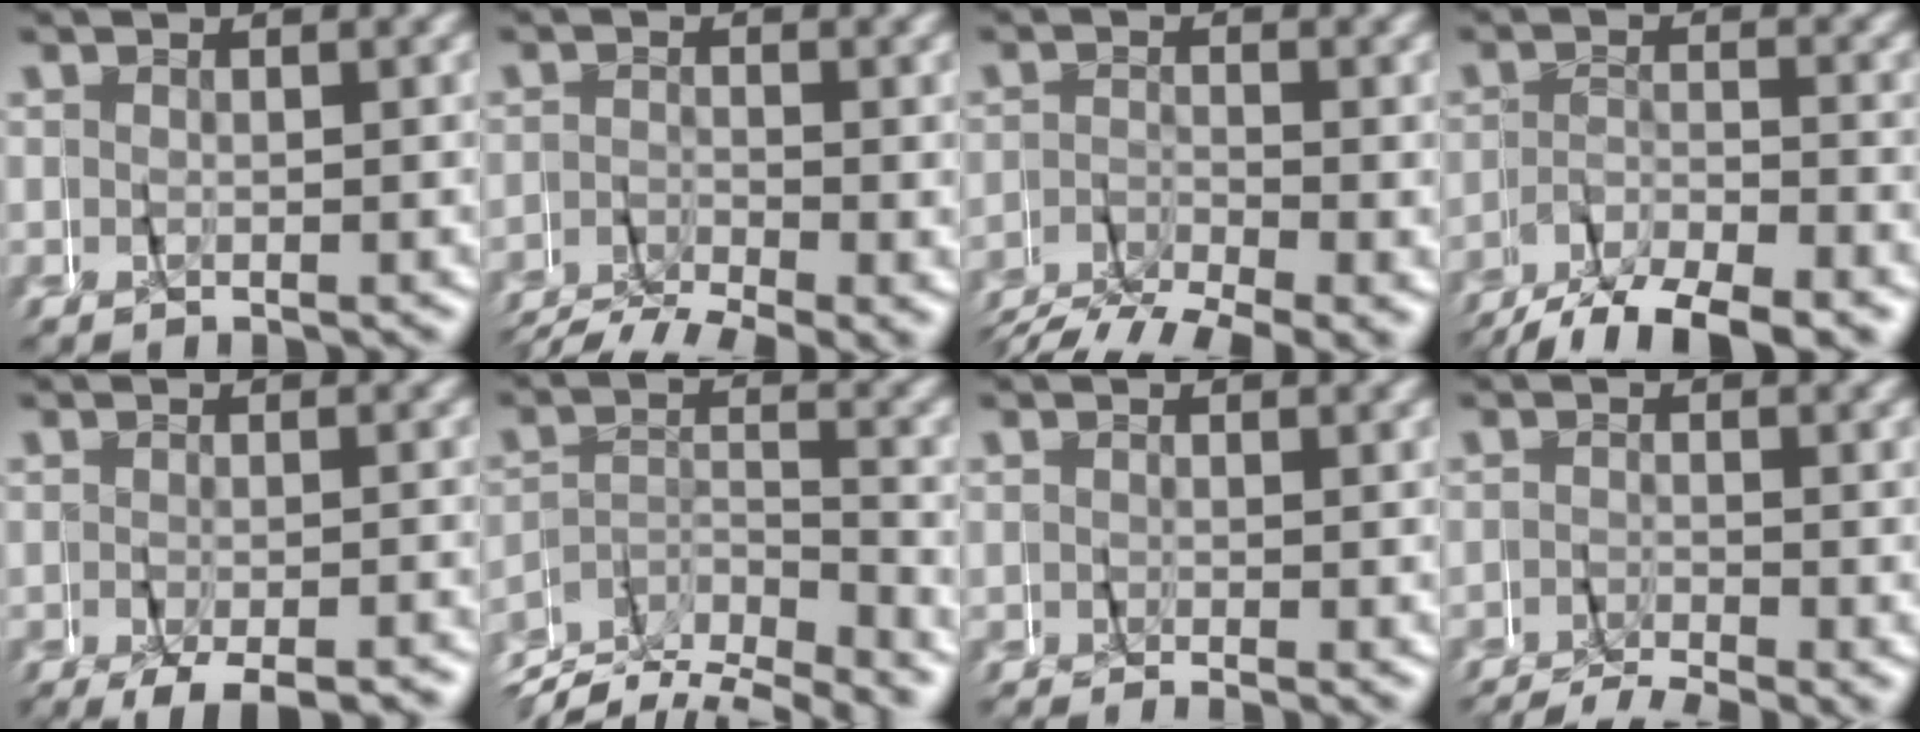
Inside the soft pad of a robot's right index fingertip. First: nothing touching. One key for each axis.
{"total": 4.5, "fx": -3.9, "fy": 1.6, "fz": 1.6, "tx": -0.017, "ty": -0.014, "tz": -0.063}
{"total": 3.9, "fx": -3.6, "fy": 1.0, "fz": 1.3, "tx": -0.010, "ty": -0.003, "tz": -0.065}
{"total": 7.5, "fx": -6.9, "fy": 1.5, "fz": 2.6, "tx": -0.036, "ty": -0.003, "tz": -0.115}
{"total": 4.4, "fx": -3.4, "fy": 1.3, "fz": 2.5, "tx": -0.044, "ty": -0.011, "tz": -0.048}
{"total": 6.1, "fx": -3.8, "fy": 2.9, "fz": 3.8, "tx": -0.049, "ty": 0.006, "tz": -0.079}
{"total": 1.2, "fx": -0.5, "fy": 0.4, "fz": 1.0, "tx": -0.015, "ty": 0.001, "tz": -0.011}
{"total": 5.1, "fx": -4.5, "fy": 1.6, "fz": 1.8, "tx": -0.021, "ty": -0.016, "tz": -0.071}